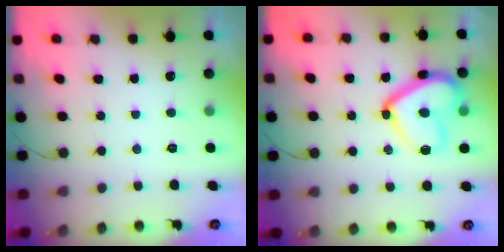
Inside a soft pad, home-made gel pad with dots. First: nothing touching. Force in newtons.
{"total": 16.6, "press": 16.5, "slide": 1.4}